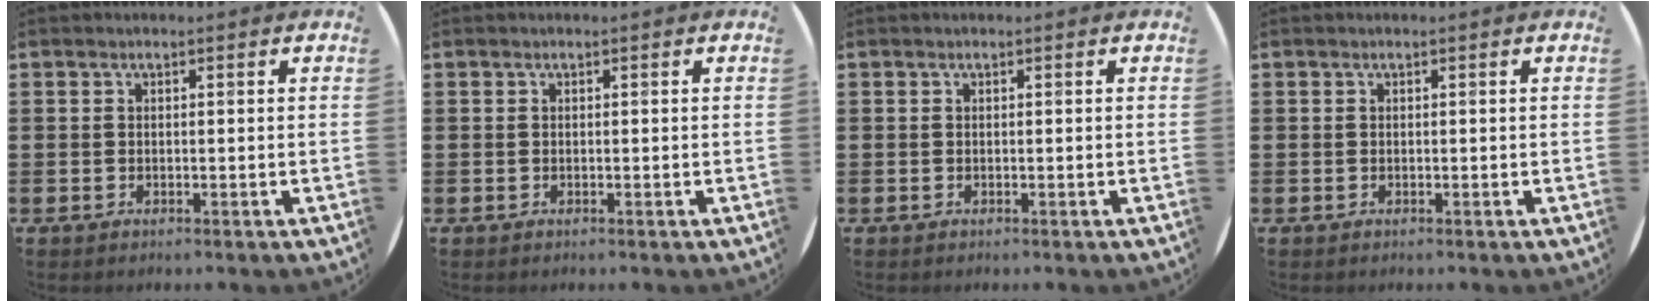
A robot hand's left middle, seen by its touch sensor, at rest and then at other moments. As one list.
[{"total": 0.0}, {"total": 0.0}, {"total": 0.0}]